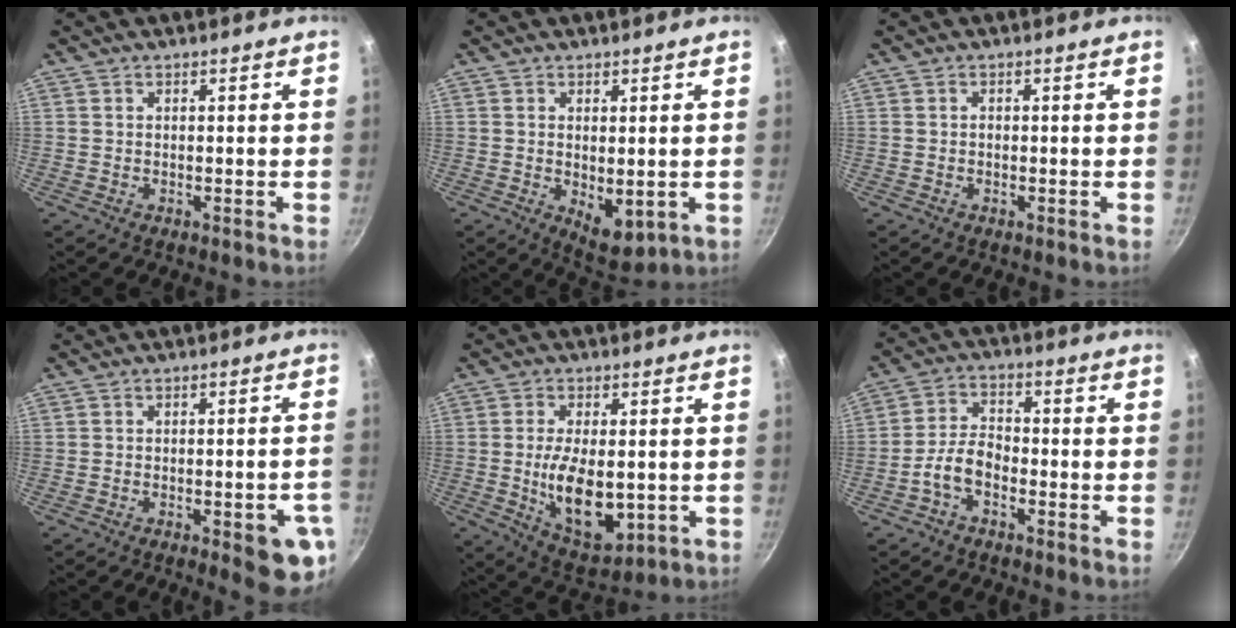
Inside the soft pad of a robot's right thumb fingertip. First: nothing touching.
{"total": 6.5, "force": [-0.5, 3.5, 5.5], "torque": [-0.066, -0.015, 0.006]}
{"total": 0.5, "force": [-0.1, 0.5, 0.2], "torque": [-0.002, 0.003, -0.003]}
{"total": 9.7, "force": [-3.8, 3.0, 8.5], "torque": [-0.080, 0.016, -0.042]}
{"total": 13.4, "force": [-1.4, 7.1, 11.3], "torque": [-0.179, -0.010, -0.006]}
{"total": 6.0, "force": [-3.0, 3.3, 4.0], "torque": [-0.068, 0.038, -0.066]}